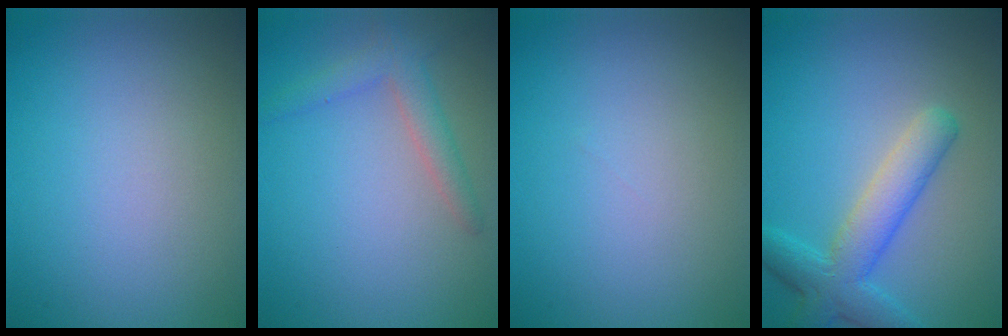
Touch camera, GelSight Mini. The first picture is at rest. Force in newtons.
{"total": 2.6, "press": 2.6, "slide": 0.0}
{"total": 0.0}
{"total": 5.1, "press": 5.1, "slide": 0.2}